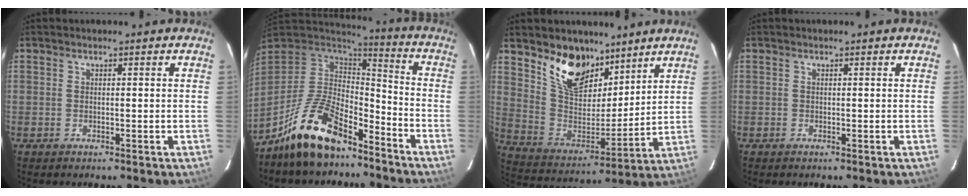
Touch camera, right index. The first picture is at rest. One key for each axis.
{"total": 17.3, "fx": -12.3, "fy": 6.7, "fz": 10.1, "tx": -0.209, "ty": 0.000, "tz": -0.221}
{"total": 15.2, "fx": 10.4, "fy": 8.3, "fz": 7.4, "tx": -0.153, "ty": -0.005, "tz": 0.199}
{"total": 0.0}